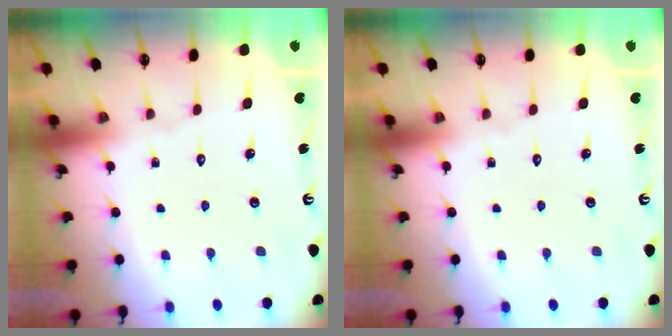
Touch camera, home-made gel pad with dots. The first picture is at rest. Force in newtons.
{"total": 0.0}